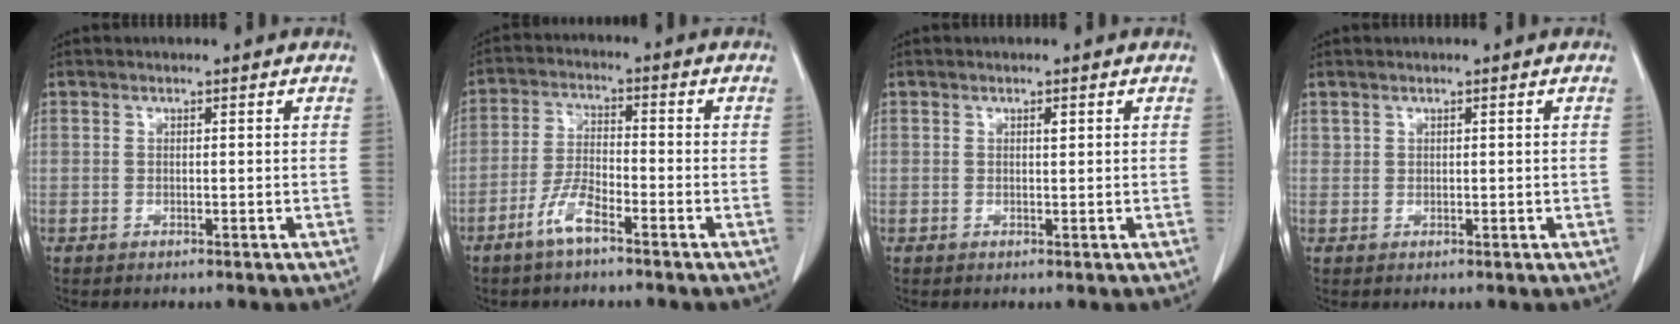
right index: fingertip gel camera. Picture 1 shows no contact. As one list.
[{"total": 5.6, "force": [-3.7, 1.1, 4.0], "torque": [-0.089, -0.002, -0.076]}, {"total": 0.6, "force": [0.3, 0.2, 0.5], "torque": [-0.011, -0.002, 0.005]}, {"total": 0.7, "force": [0.5, 0.4, 0.2], "torque": [0.003, 0.004, 0.011]}]